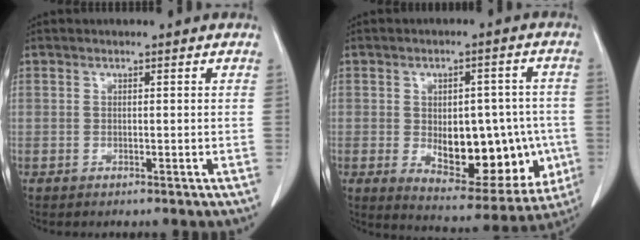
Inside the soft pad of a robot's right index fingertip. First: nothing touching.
{"total": 16.9, "force": [-2.9, 8.5, 14.4], "torque": [-0.200, 0.008, -0.017]}